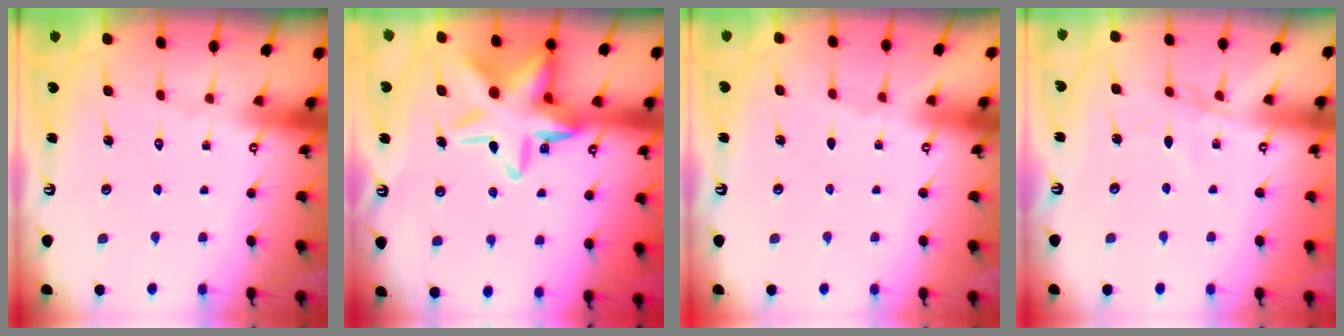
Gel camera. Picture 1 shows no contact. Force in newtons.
{"total": 19.0, "press": 18.9, "slide": 2.4}
{"total": 3.2, "press": 2.5, "slide": 2.0}
{"total": 3.1, "press": 3.1, "slide": 0.3}